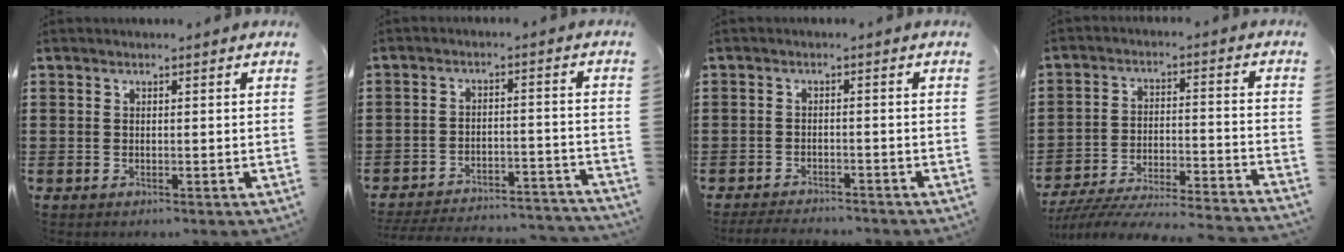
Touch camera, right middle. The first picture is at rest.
{"total": 5.0, "force": [-4.8, 0.4, 1.2], "torque": [-0.033, -0.002, -0.101]}
{"total": 2.4, "force": [-2.4, 0.1, 0.3], "torque": [-0.010, -0.003, -0.049]}
{"total": 6.1, "force": [-5.9, -0.1, 1.8], "torque": [-0.037, -0.013, -0.119]}